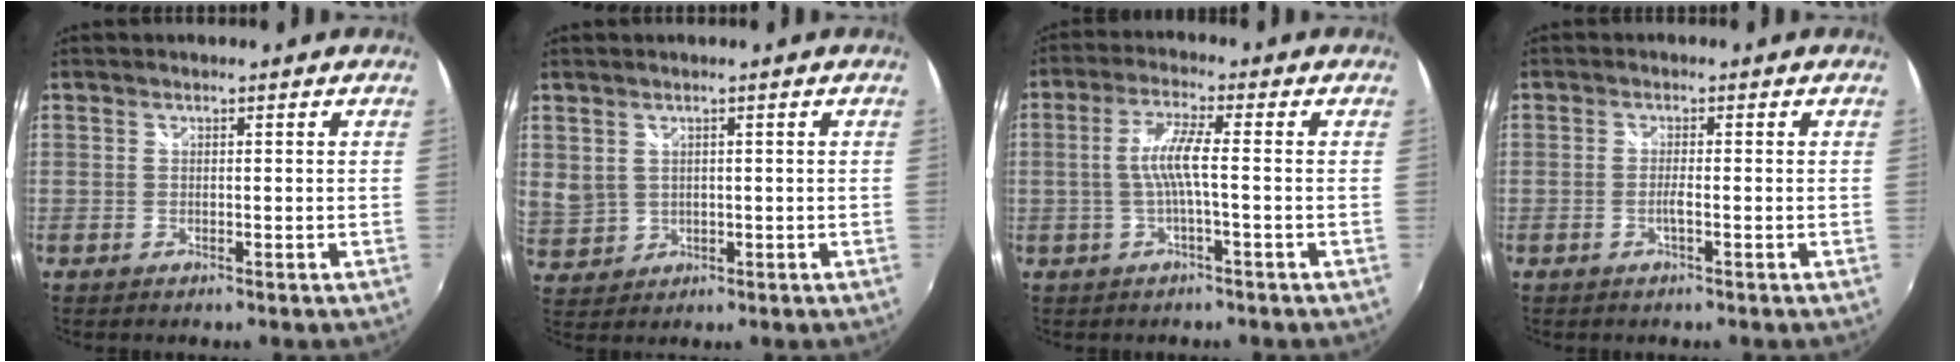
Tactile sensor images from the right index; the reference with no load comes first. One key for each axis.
{"total": 5.2, "fx": 1.9, "fy": 4.3, "fz": 2.2, "tx": -0.041, "ty": 0.001, "tz": 0.055}
{"total": 5.7, "fx": -0.8, "fy": 0.0, "fz": 5.6, "tx": -0.117, "ty": 0.003, "tz": -0.012}
{"total": 1.6, "fx": -0.6, "fy": -0.2, "fz": 1.4, "tx": -0.027, "ty": -0.001, "tz": -0.013}